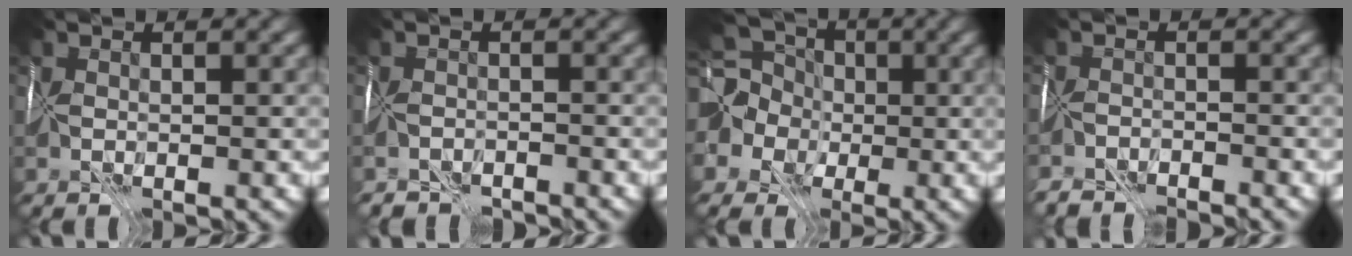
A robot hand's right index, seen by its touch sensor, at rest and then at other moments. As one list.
[{"total": 2.6, "force": [-2.6, 0.3, -0.1], "torque": [0.007, -0.005, -0.043]}, {"total": 9.0, "force": [0.4, 7.9, 4.3], "torque": [-0.079, 0.011, -0.027]}, {"total": 4.8, "force": [-4.8, 0.6, 0.2], "torque": [0.003, -0.008, -0.073]}]